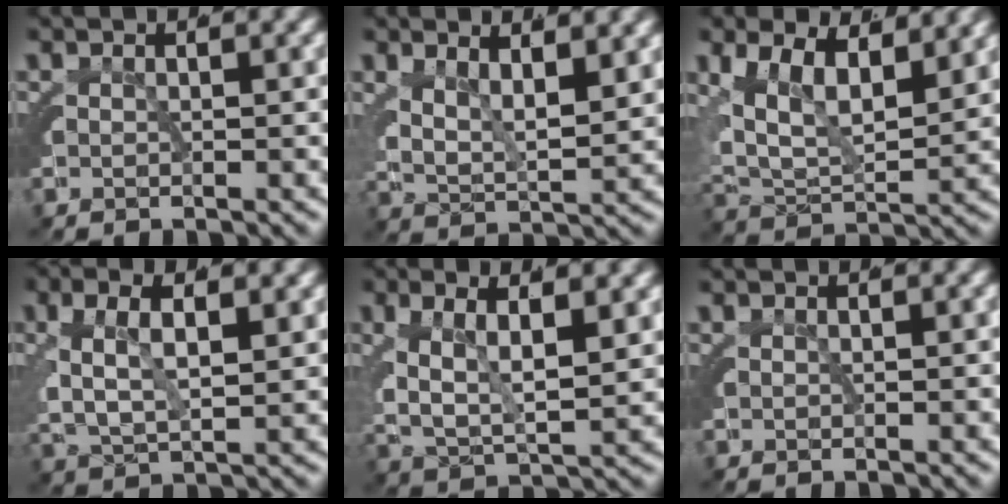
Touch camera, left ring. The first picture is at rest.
{"total": 5.0, "force": [2.3, 2.8, 3.5], "torque": [-0.065, -0.004, 0.036]}
{"total": 9.3, "force": [1.7, 6.6, 6.3], "torque": [-0.128, -0.020, 0.033]}
{"total": 4.8, "force": [1.1, 2.5, 3.9], "torque": [-0.089, -0.001, 0.024]}
{"total": 6.5, "force": [1.2, 3.8, 5.1], "torque": [-0.105, -0.008, 0.025]}
{"total": 0.0}